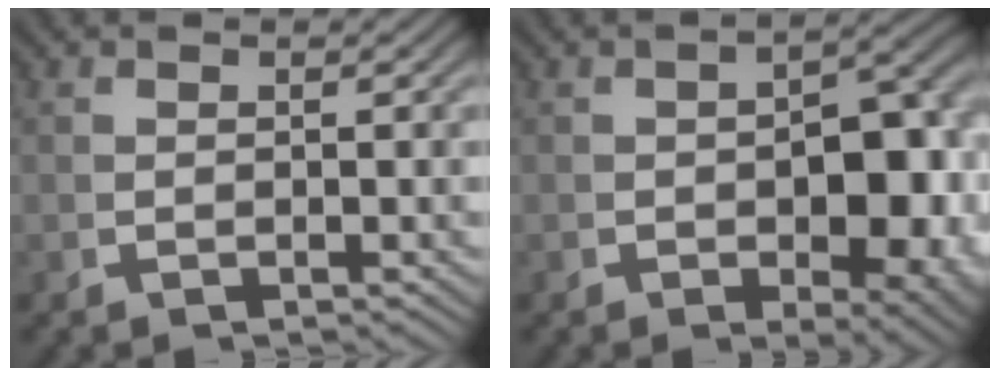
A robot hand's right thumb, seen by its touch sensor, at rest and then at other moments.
{"total": 9.2, "force": [-1.2, 5.1, 7.5], "torque": [-0.106, -0.034, 0.004]}